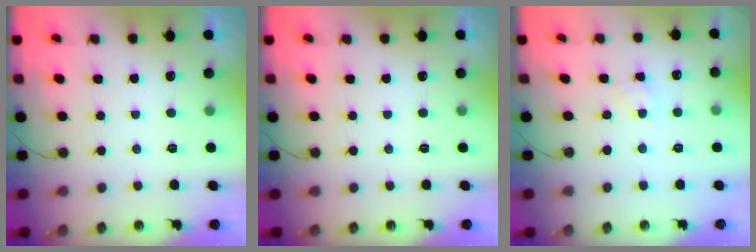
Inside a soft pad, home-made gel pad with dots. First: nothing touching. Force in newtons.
{"total": 0.0}
{"total": 1.8, "press": 1.8, "slide": 0.2}